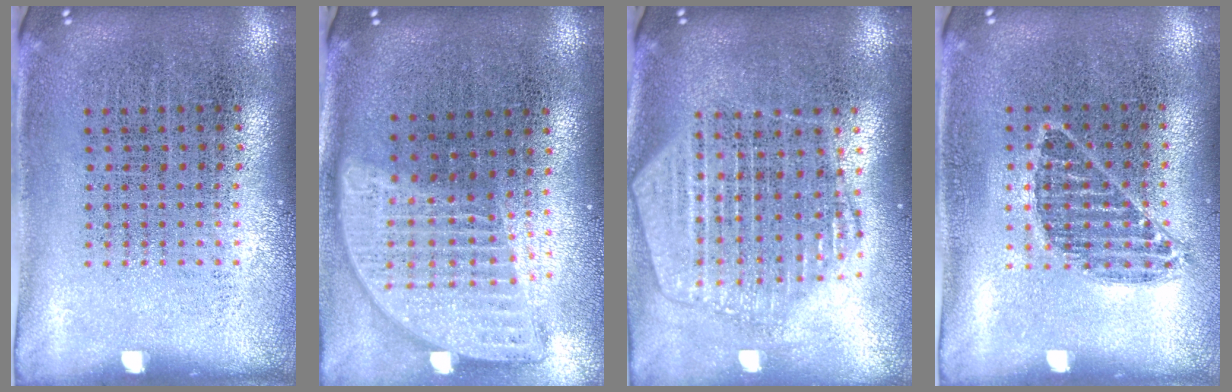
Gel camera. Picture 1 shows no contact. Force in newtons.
{"total": 1.9, "press": 1.6, "slide": 1.1}
{"total": 2.1, "press": 1.9, "slide": 0.9}
{"total": 0.7, "press": 0.7, "slide": 0.2}